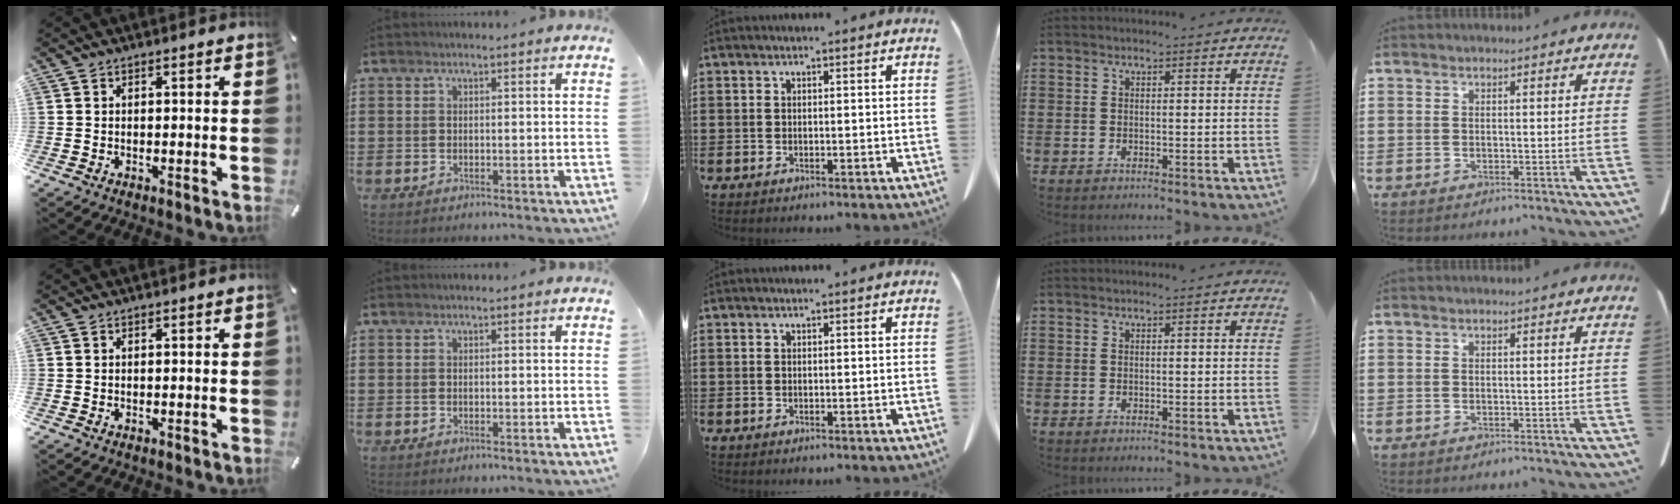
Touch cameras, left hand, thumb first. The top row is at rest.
{}